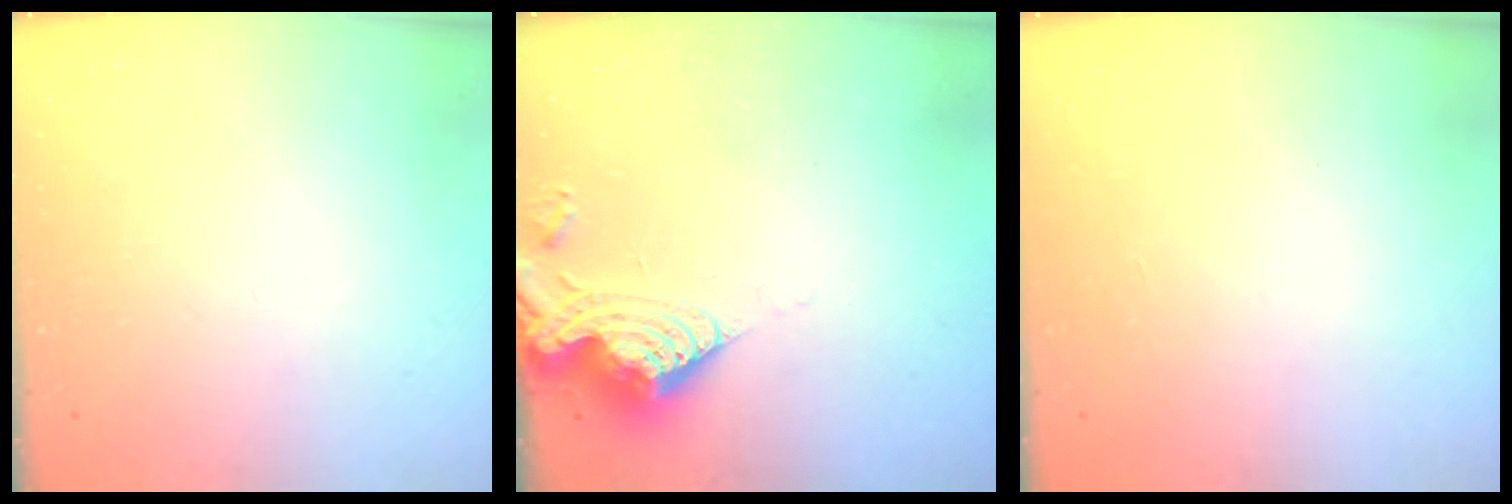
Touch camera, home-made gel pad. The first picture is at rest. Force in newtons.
{"total": 10.1, "press": 10.0, "slide": 0.9}
{"total": 1.2, "press": 1.1, "slide": 0.5}